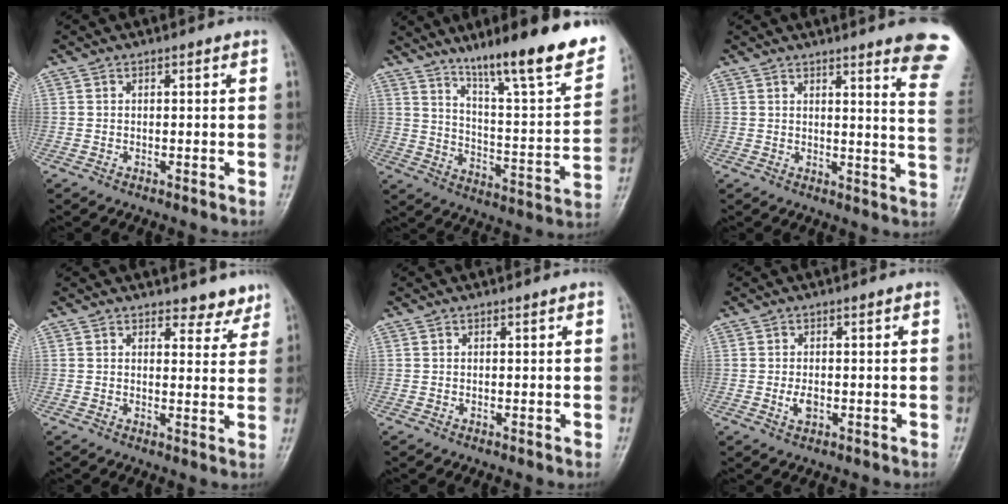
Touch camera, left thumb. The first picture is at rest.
{"total": 22.3, "force": [15.5, 3.5, 15.7], "torque": [-0.203, -0.071, 0.243]}
{"total": 12.8, "force": [9.7, 0.7, 8.4], "torque": [-0.078, -0.069, 0.095]}
{"total": 4.3, "force": [3.8, 2.0, 0.6], "torque": [0.020, -0.029, 0.039]}
{"total": 0.0}
{"total": 2.5, "force": [-0.5, 1.4, 2.0], "torque": [-0.036, 0.002, -0.008]}